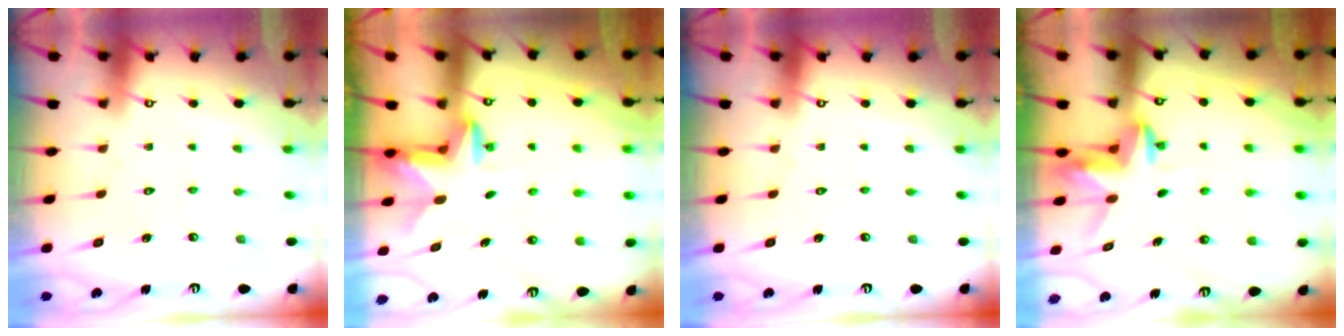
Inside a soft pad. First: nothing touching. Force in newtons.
{"total": 2.8, "press": 2.8, "slide": 0.6}
{"total": 0.0}
{"total": 3.9, "press": 3.9, "slide": 0.3}